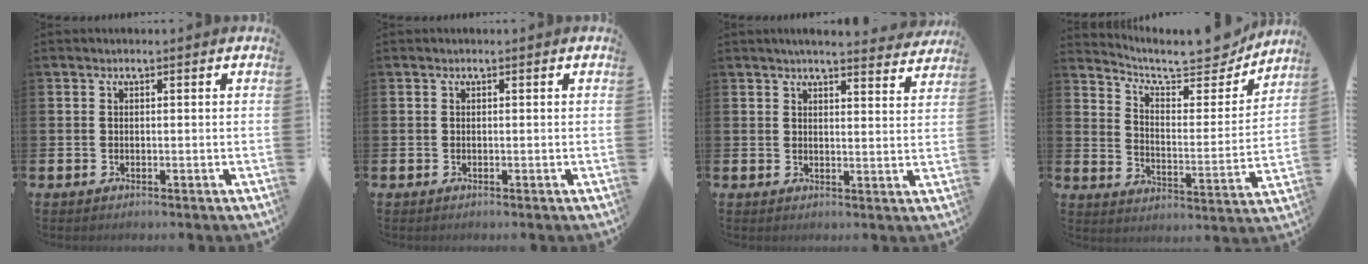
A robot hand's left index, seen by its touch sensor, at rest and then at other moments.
{"total": 0.0}
{"total": 4.4, "force": [4.3, -0.1, 1.0], "torque": [-0.015, -0.027, 0.074]}
{"total": 8.8, "force": [8.1, 2.0, 2.7], "torque": [-0.065, -0.067, 0.135]}